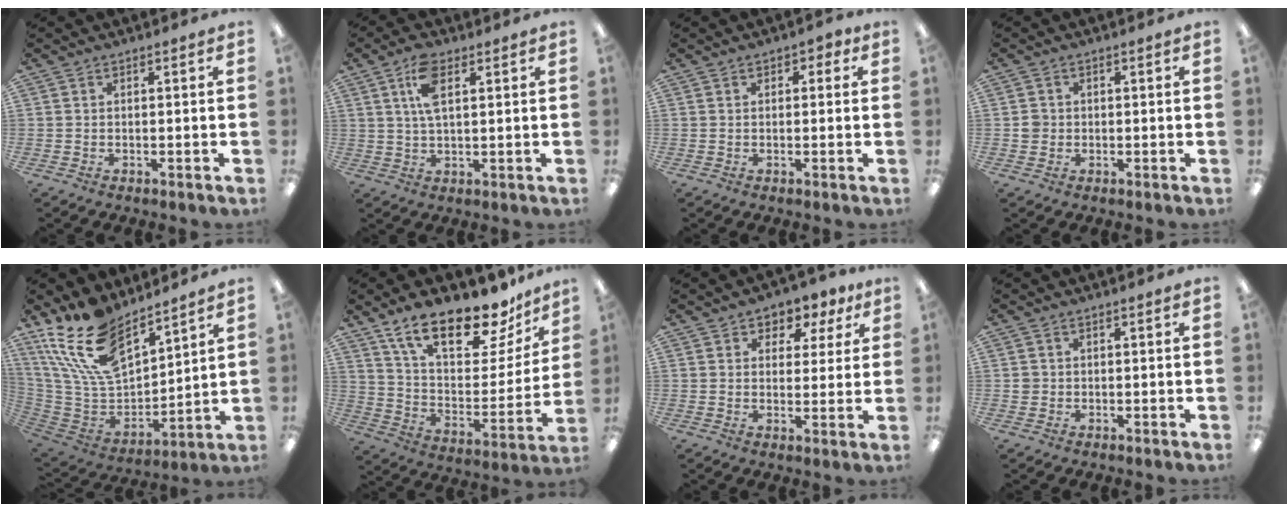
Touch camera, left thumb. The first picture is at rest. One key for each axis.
{"total": 7.8, "fx": 3.5, "fy": 3.6, "fz": 6.0, "tx": -0.120, "ty": 0.006, "tz": 0.061}
{"total": 1.7, "fx": 0.6, "fy": 1.2, "fz": 0.9, "tx": -0.012, "ty": 0.003, "tz": 0.009}
{"total": 2.3, "fx": -0.1, "fy": 2.3, "fz": 0.5, "tx": -0.010, "ty": 0.005, "tz": -0.004}
{"total": 20.4, "fx": 14.0, "fy": 10.2, "fz": 10.8, "tx": -0.233, "ty": -0.078, "tz": 0.259}
{"total": 23.1, "fx": 17.5, "fy": 8.4, "fz": 12.7, "tx": -0.204, "ty": -0.113, "tz": 0.301}
{"total": 4.7, "fx": 2.9, "fy": 3.4, "fz": 1.5, "tx": -0.018, "ty": -0.017, "tz": 0.045}
{"total": 1.5, "fx": 0.0, "fy": 1.4, "fz": 0.2, "tx": -0.005, "ty": 0.005, "tz": -0.001}